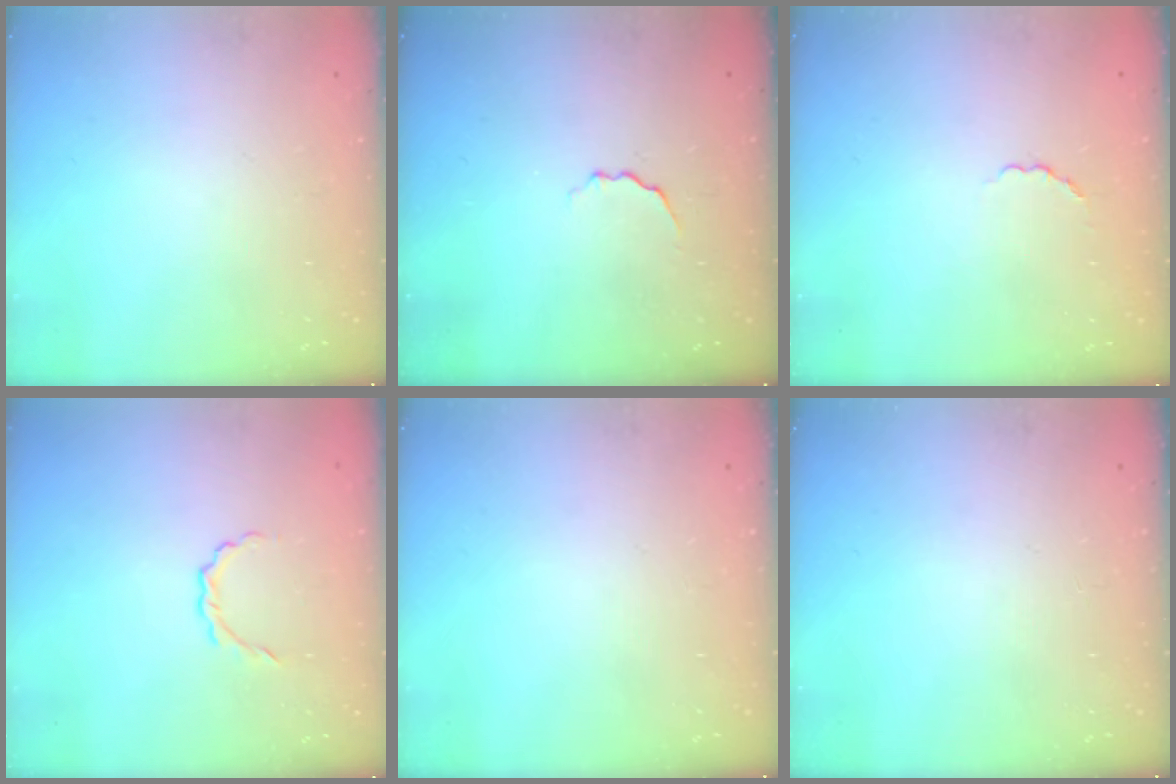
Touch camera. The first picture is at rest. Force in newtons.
{"total": 3.0, "press": 2.9, "slide": 0.7}
{"total": 2.4, "press": 2.2, "slide": 1.0}
{"total": 3.1, "press": 3.0, "slide": 1.0}
{"total": 0.0}
{"total": 0.0}